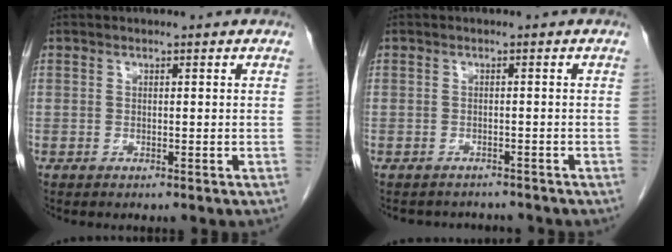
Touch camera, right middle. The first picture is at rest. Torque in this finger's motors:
{"motor_torque": [-0.04, 0.05, -0.16, 0.00]}